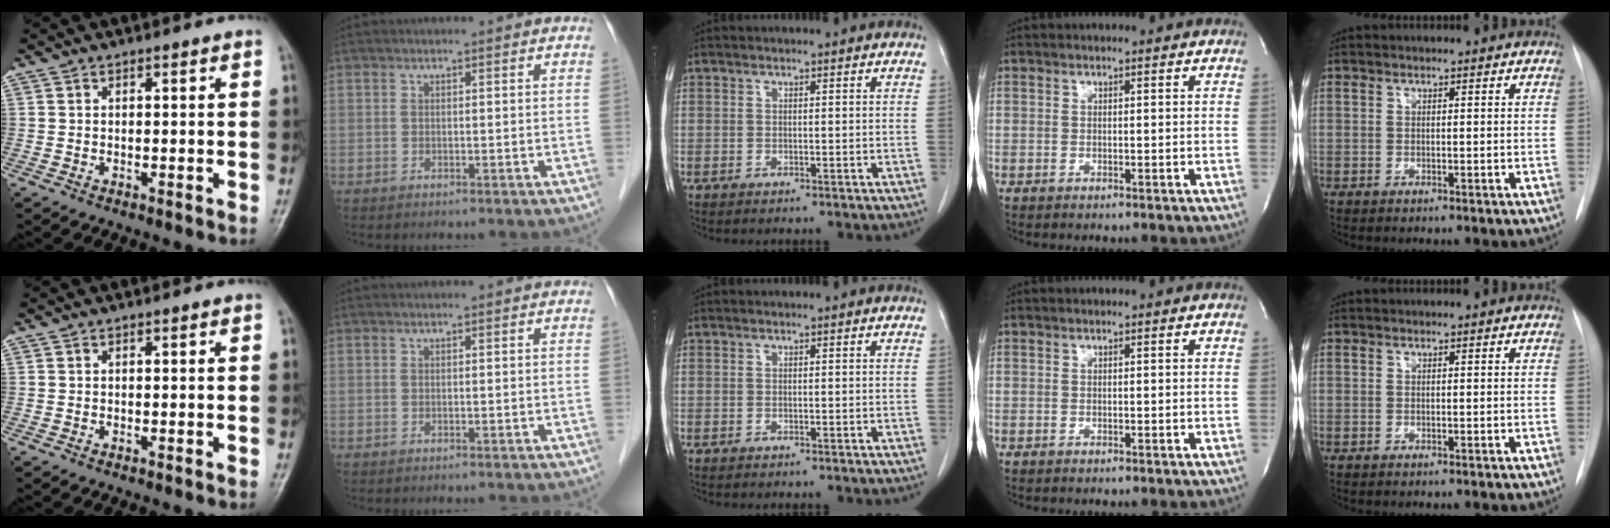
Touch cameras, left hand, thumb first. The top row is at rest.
{}